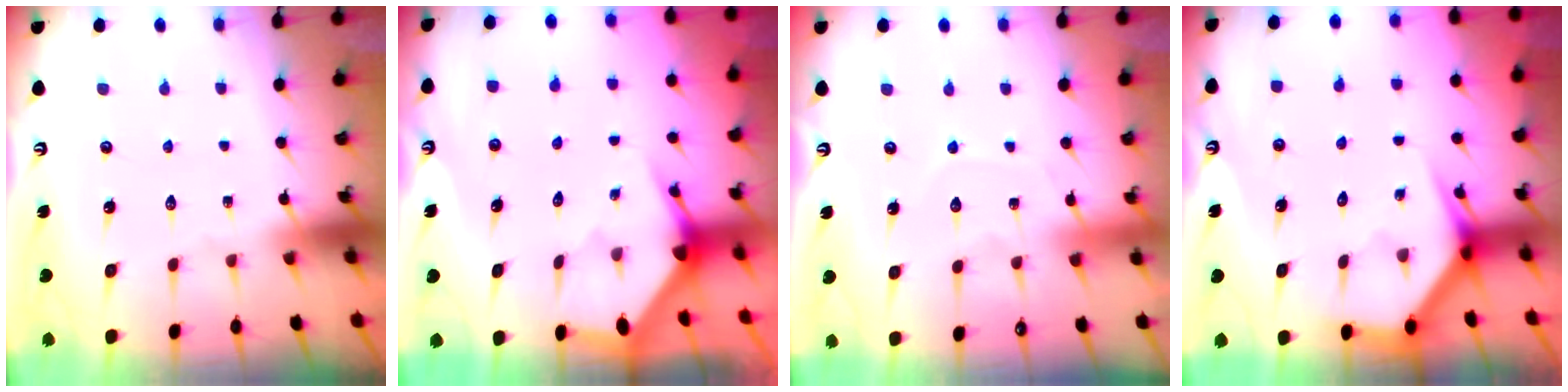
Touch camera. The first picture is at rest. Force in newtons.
{"total": 2.9, "press": 2.9, "slide": 0.1}
{"total": 4.5, "press": 4.5, "slide": 0.6}
{"total": 3.5, "press": 3.5, "slide": 0.3}